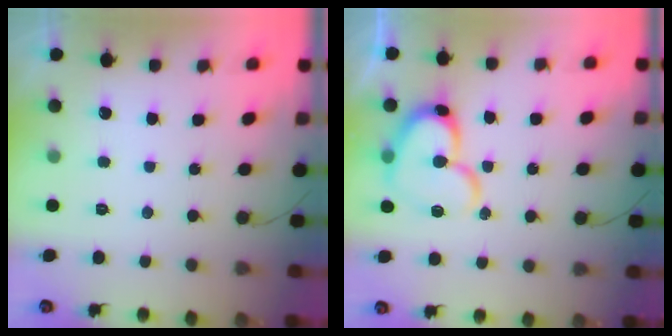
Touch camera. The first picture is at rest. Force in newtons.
{"total": 15.3, "press": 15.2, "slide": 1.6}